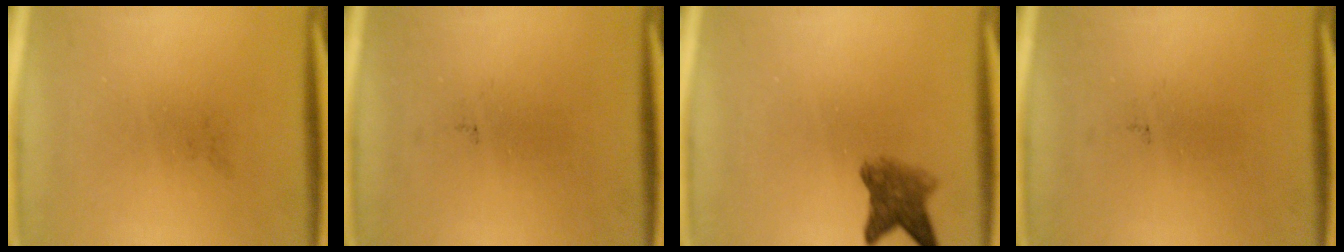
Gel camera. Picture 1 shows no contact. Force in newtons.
{"total": 0.0}
{"total": 4.4}
{"total": 0.0}